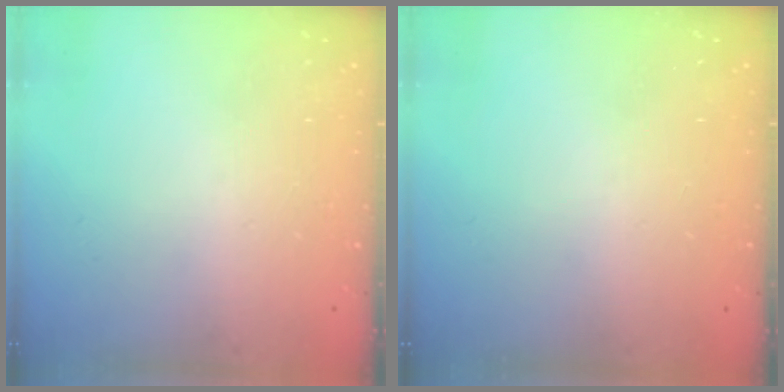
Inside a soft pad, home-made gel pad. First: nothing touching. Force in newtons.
{"total": 0.0}